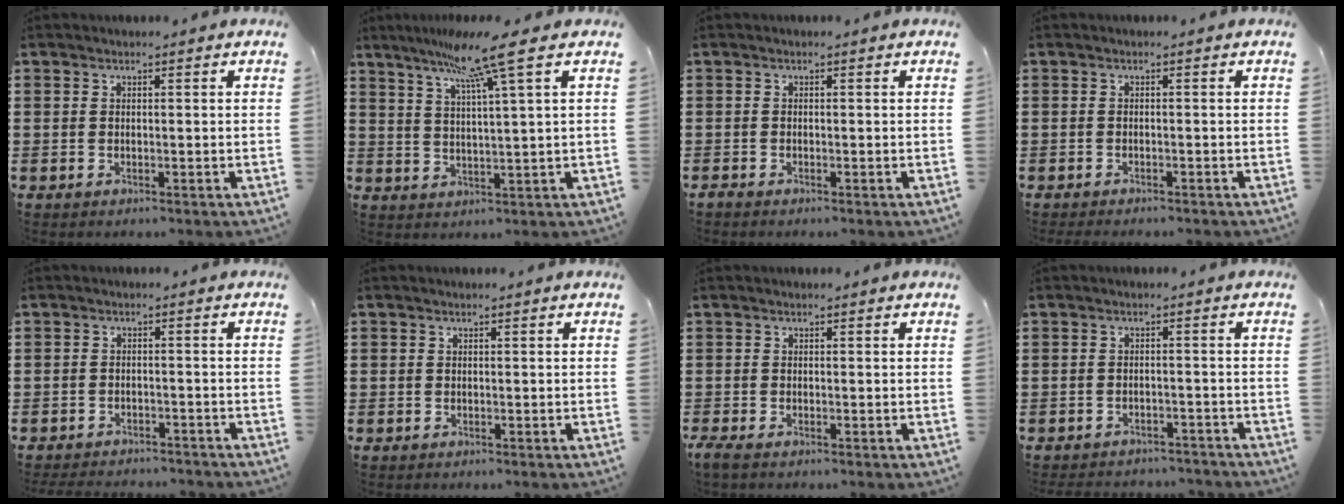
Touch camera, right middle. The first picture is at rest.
{"total": 10.2, "force": [6.5, -0.4, 7.9], "torque": [-0.160, -0.012, 0.106]}
{"total": 0.5, "force": [-0.5, 0.1, 0.2], "torque": [-0.006, -0.005, -0.009]}
{"total": 0.9, "force": [-0.9, 0.0, 0.1], "torque": [-0.004, -0.002, -0.018]}
{"total": 2.8, "force": [-2.8, 0.4, -0.2], "torque": [-0.003, -0.001, -0.062]}
{"total": 0.9, "force": [-0.3, 0.8, 0.1], "torque": [-0.005, 0.001, -0.006]}
{"total": 1.0, "force": [-0.8, 0.2, 0.7], "torque": [-0.023, -0.007, -0.016]}
{"total": 2.6, "force": [-2.6, 0.4, -0.3], "torque": [-0.003, 0.000, -0.058]}